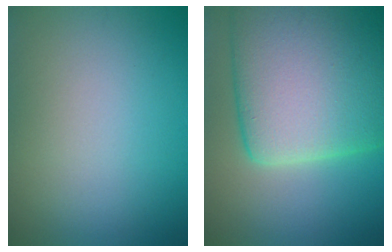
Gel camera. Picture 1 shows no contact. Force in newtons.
{"total": 15.9, "press": 15.9, "slide": 0.8}